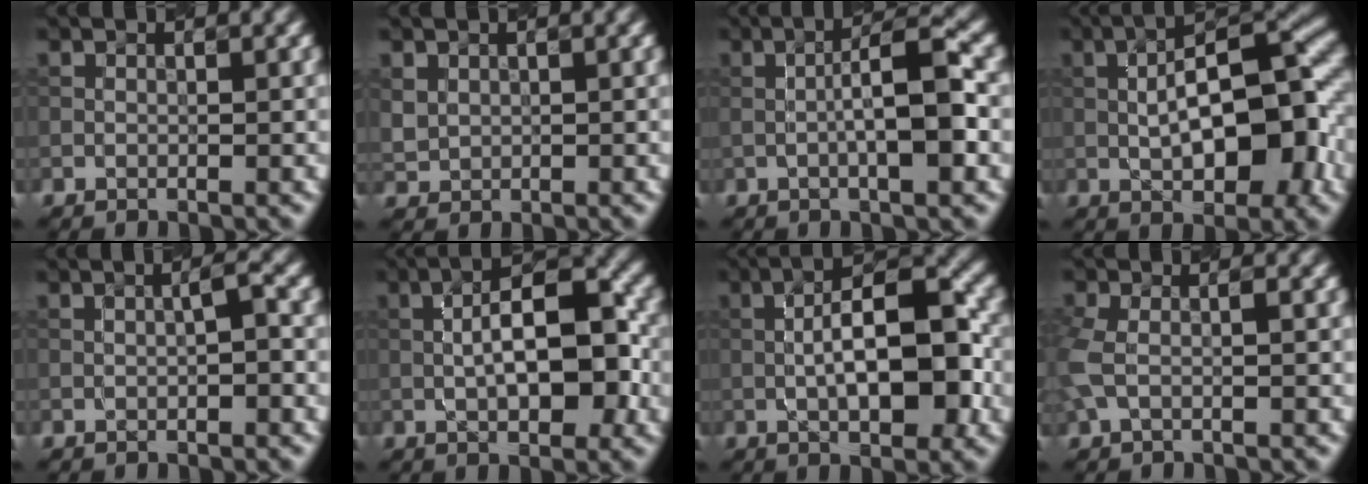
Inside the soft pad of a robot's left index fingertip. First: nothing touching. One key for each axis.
{"total": 1.4, "fx": 0.6, "fy": 1.2, "fz": 0.4, "tx": -0.011, "ty": -0.002, "tz": 0.018}
{"total": 6.1, "fx": -0.2, "fy": 1.2, "fz": 6.0, "tx": -0.093, "ty": 0.011, "tz": -0.006}
{"total": 11.2, "fx": 0.0, "fy": 4.1, "fz": 10.4, "tx": -0.152, "ty": 0.020, "tz": -0.004}
{"total": 1.9, "fx": 0.0, "fy": 0.3, "fz": 1.8, "tx": -0.026, "ty": 0.004, "tz": 0.003}
{"total": 8.1, "fx": -0.2, "fy": 3.1, "fz": 7.5, "tx": -0.108, "ty": 0.015, "tz": -0.007}
{"total": 9.1, "fx": -0.7, "fy": 3.2, "fz": 8.5, "tx": -0.123, "ty": 0.016, "tz": -0.014}
{"total": 2.9, "fx": -0.2, "fy": 1.5, "fz": 2.5, "tx": -0.070, "ty": 0.000, "tz": -0.009}